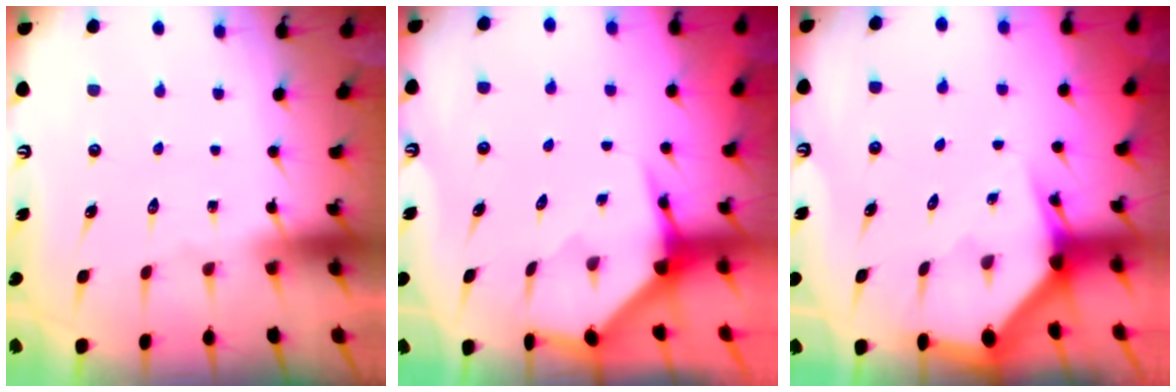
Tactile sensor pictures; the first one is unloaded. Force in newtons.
{"total": 4.0, "press": 4.0, "slide": 0.5}
{"total": 2.7, "press": 2.7, "slide": 0.1}